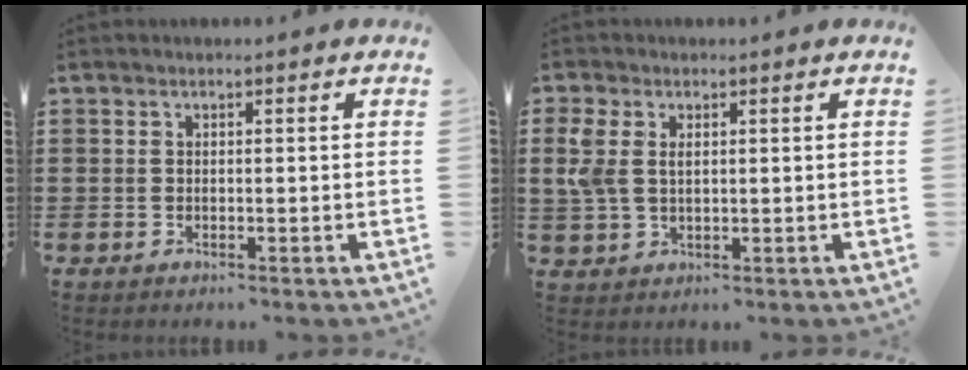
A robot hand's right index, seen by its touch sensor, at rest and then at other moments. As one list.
[{"total": 4.0, "force": [1.3, 2.5, 2.8], "torque": [-0.078, 0.004, 0.017]}]